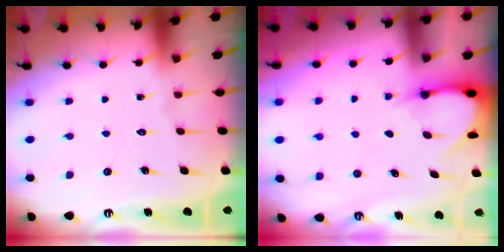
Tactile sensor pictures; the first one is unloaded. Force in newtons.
{"total": 3.2, "press": 3.2, "slide": 0.3}